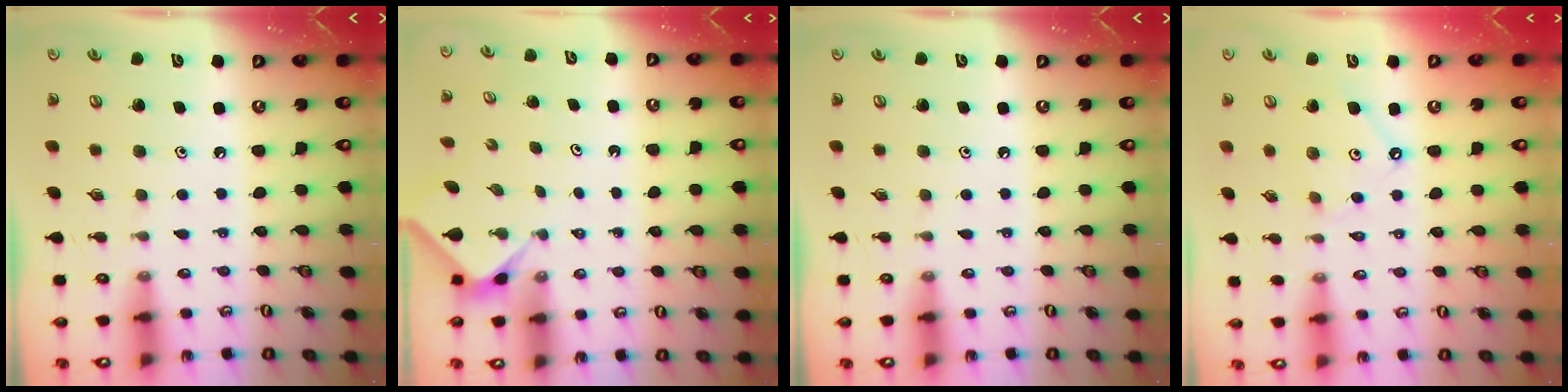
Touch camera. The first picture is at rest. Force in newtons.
{"total": 2.3, "press": 2.3, "slide": 0.1}
{"total": 0.0}
{"total": 4.5, "press": 4.5, "slide": 0.4}